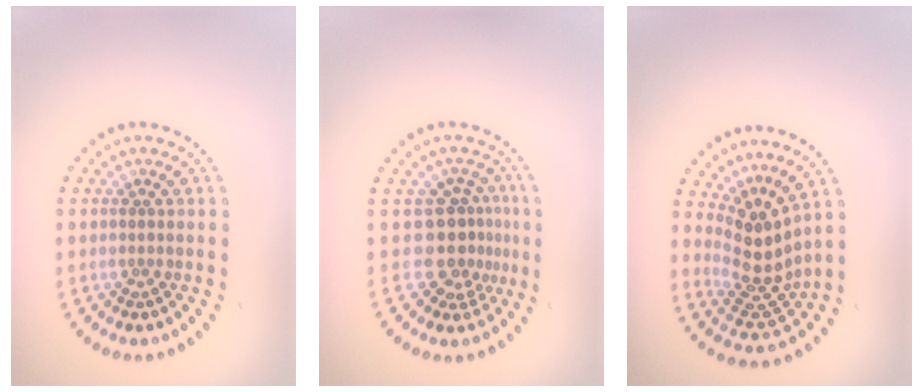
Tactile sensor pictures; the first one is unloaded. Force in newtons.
{"total": 3.4, "press": 2.4, "slide": 2.5}
{"total": 4.2, "press": 3.1, "slide": 2.9}